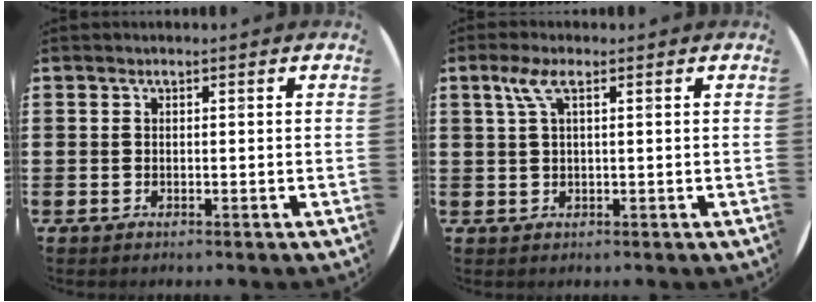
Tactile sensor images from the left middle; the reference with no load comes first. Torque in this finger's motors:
{"motor_torque": [0.74, -0.27, 0.11, 0.06]}